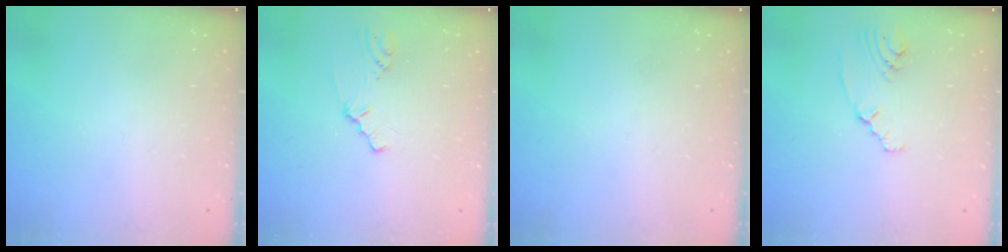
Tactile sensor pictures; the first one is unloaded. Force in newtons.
{"total": 0.8, "press": 0.8, "slide": 0.2}
{"total": 0.0}
{"total": 2.2, "press": 2.2, "slide": 0.5}